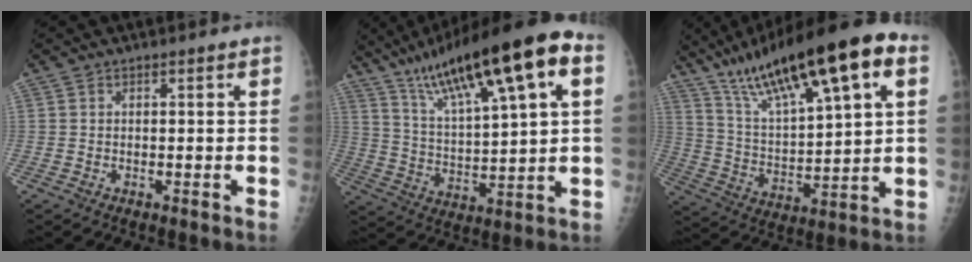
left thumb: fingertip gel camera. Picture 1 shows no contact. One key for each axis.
{"total": 22.2, "fx": 11.3, "fy": 5.0, "fz": 18.4, "tx": -0.298, "ty": -0.002, "tz": 0.200}
{"total": 23.9, "fx": 12.9, "fy": 6.3, "fz": 19.1, "tx": -0.309, "ty": -0.008, "tz": 0.230}